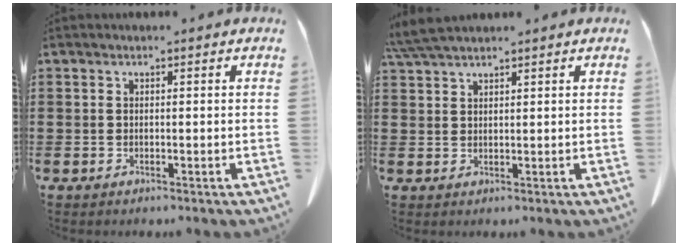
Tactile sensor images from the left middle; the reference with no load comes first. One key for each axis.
{"total": 4.1, "fx": 3.5, "fy": 0.4, "fz": 2.1, "tx": -0.050, "ty": -0.002, "tz": 0.068}